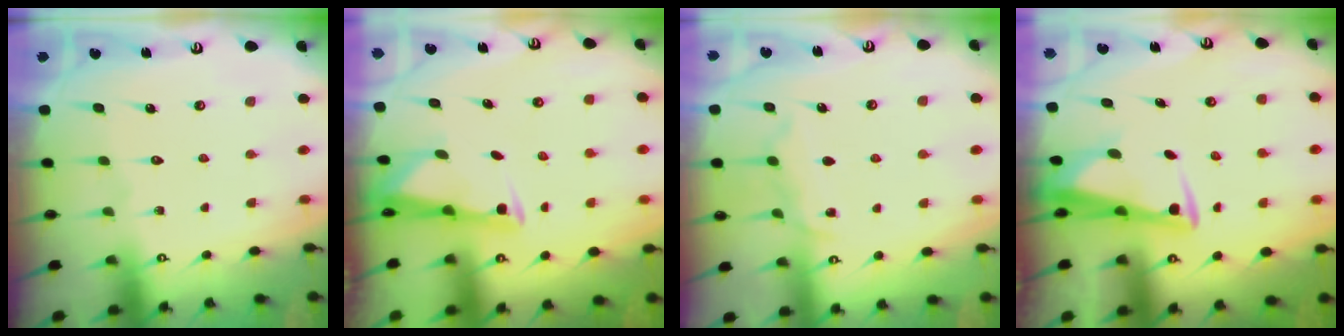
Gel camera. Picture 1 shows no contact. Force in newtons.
{"total": 2.6, "press": 2.5, "slide": 0.4}
{"total": 7.6, "press": 7.6, "slide": 0.9}
{"total": 3.6, "press": 3.5, "slide": 1.1}